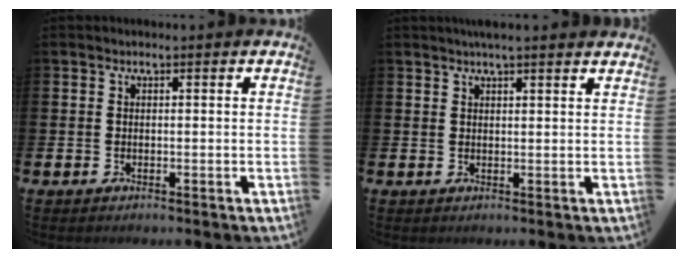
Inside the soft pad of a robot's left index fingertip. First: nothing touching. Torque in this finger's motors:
{"motor_torque": [0.96, -1.18, 0.33, 0.03]}